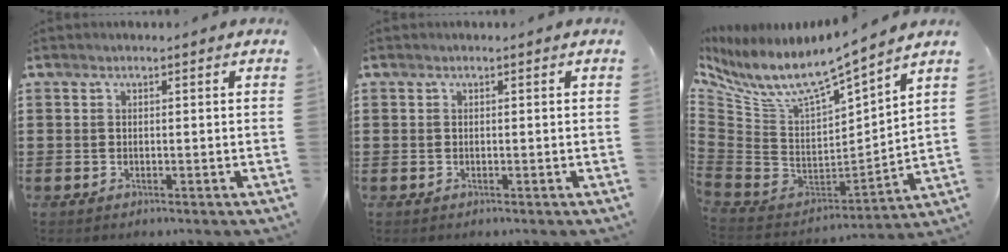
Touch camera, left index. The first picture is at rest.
{"total": 0.0}
{"total": 8.1, "force": [6.4, 1.6, 4.6], "torque": [-0.117, -0.063, 0.107]}